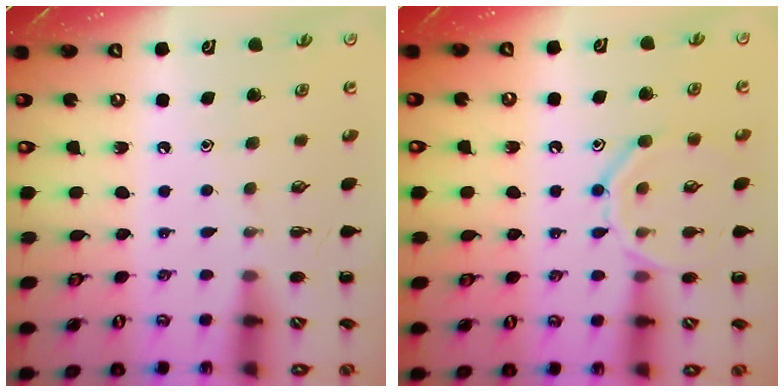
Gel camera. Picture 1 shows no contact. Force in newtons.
{"total": 12.2, "press": 12.1, "slide": 1.0}